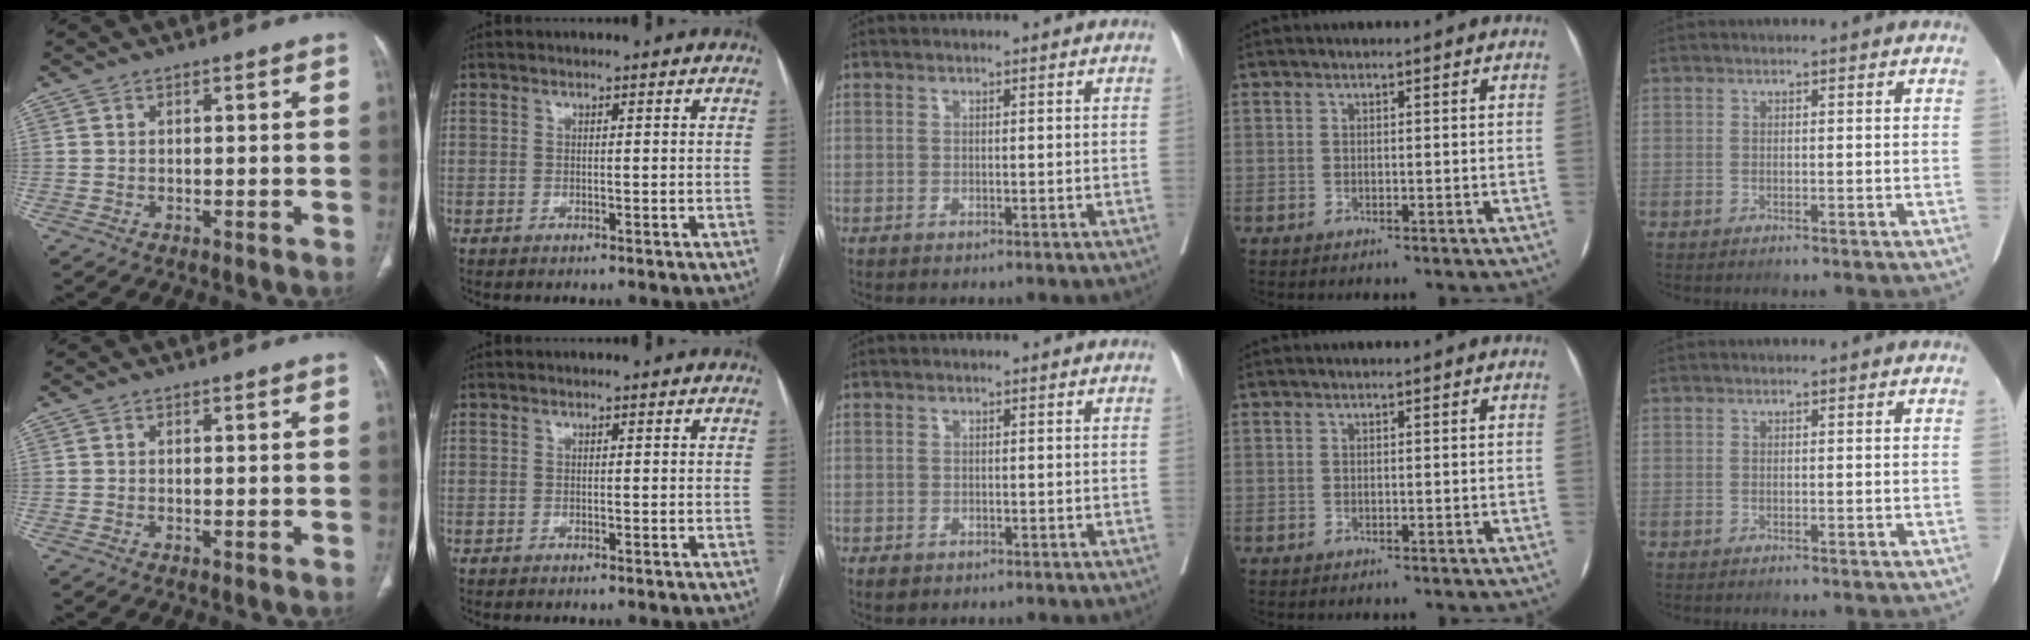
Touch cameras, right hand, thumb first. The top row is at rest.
{"middle": {"total": 1.1, "force": [-0.6, 0.8, 0.4], "torque": [-0.011, 0.000, -0.005]}}